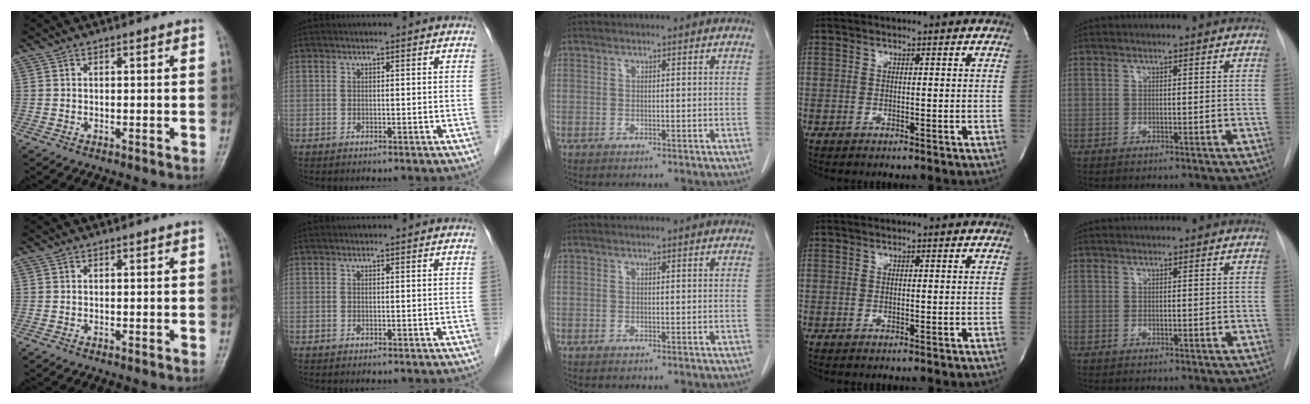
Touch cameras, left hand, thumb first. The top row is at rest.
{}